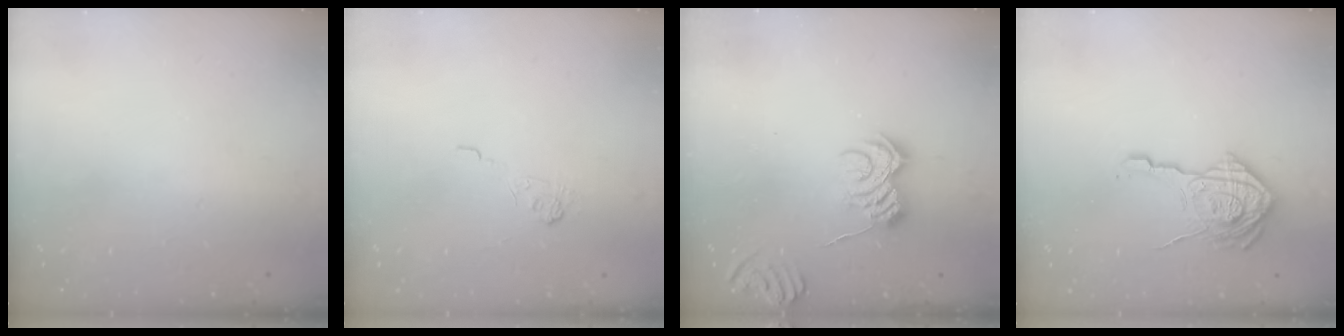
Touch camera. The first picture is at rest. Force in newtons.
{"total": 2.5, "press": 2.1, "slide": 1.4}
{"total": 5.4, "press": 5.3, "slide": 1.0}
{"total": 18.4, "press": 18.3, "slide": 1.1}